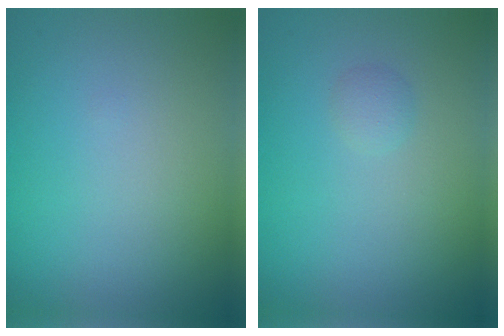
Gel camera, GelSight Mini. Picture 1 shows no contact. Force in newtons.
{"total": 0.9, "press": 0.9, "slide": 0.0}